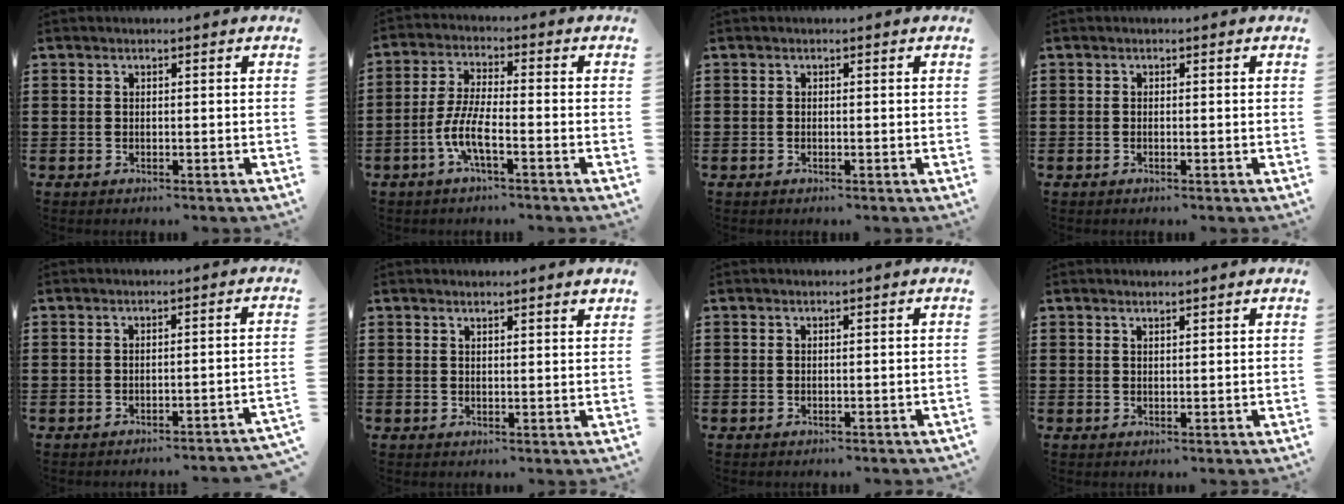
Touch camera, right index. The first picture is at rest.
{"total": 6.0, "force": [-2.8, 1.1, 5.1], "torque": [-0.130, -0.013, -0.062]}
{"total": 0.0}
{"total": 0.0}
{"total": 1.7, "force": [-1.6, -0.3, 0.5], "torque": [-0.013, -0.002, -0.033]}
{"total": 1.8, "force": [1.7, 0.1, 0.5], "torque": [-0.004, -0.001, 0.031]}
{"total": 0.0}
{"total": 1.0, "force": [0.9, 0.2, 0.2], "torque": [-0.004, 0.000, 0.018]}